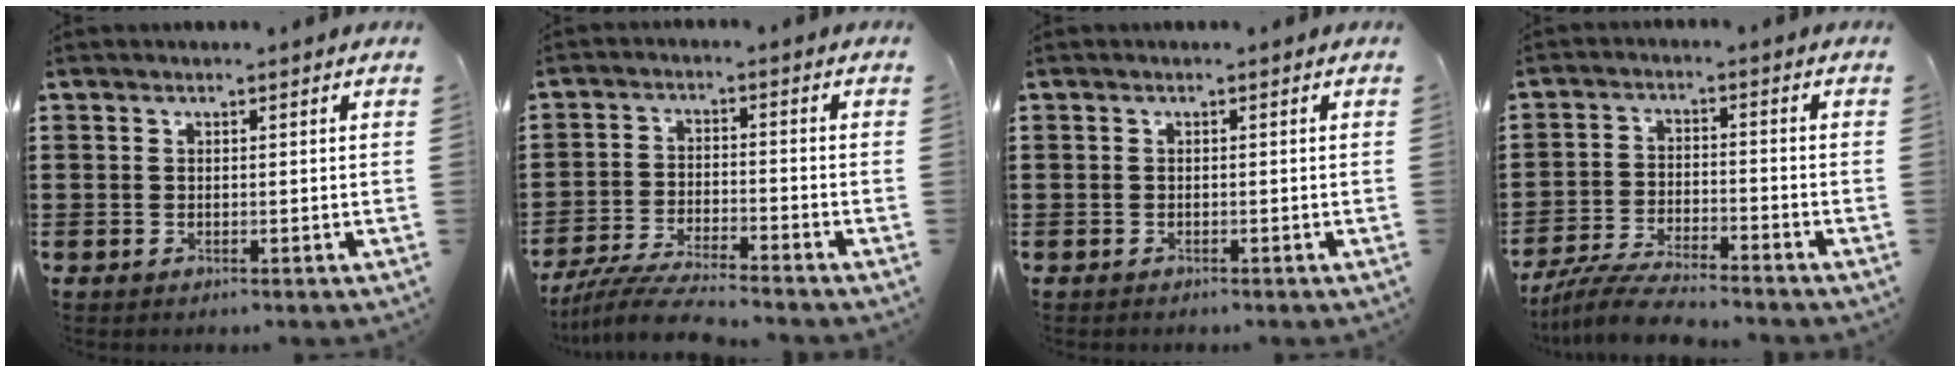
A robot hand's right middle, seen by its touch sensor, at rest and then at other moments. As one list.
[{"total": 5.9, "force": [-5.4, 0.0, 2.2], "torque": [-0.054, -0.016, -0.108]}, {"total": 0.0}, {"total": 6.1, "force": [-5.7, 0.3, 2.1], "torque": [-0.052, -0.007, -0.113]}]